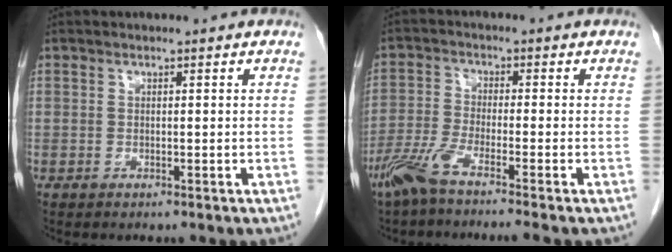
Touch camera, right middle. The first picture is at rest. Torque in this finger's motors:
{"motor_torque": [0.86, -0.63, 0.10, 0.10]}